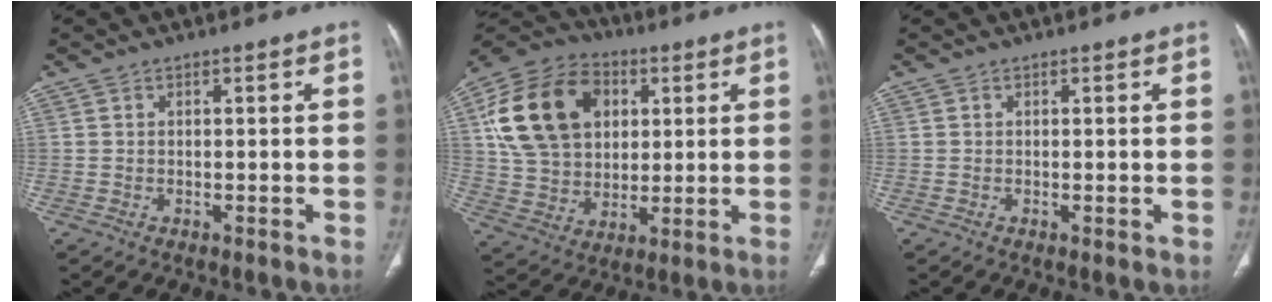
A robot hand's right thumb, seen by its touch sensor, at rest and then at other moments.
{"total": 20.9, "force": [5.5, 15.8, 12.6], "torque": [-0.222, 0.011, 0.101]}
{"total": 0.6, "force": [0.0, 0.1, 0.6], "torque": [-0.016, -0.005, -0.001]}